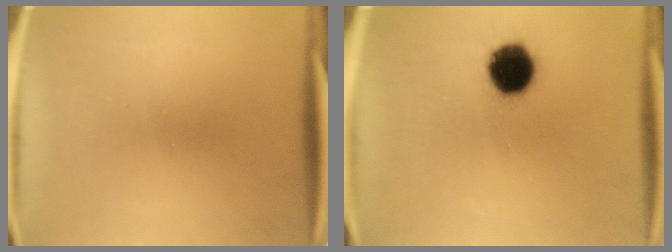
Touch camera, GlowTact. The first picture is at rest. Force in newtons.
{"total": 11.5}